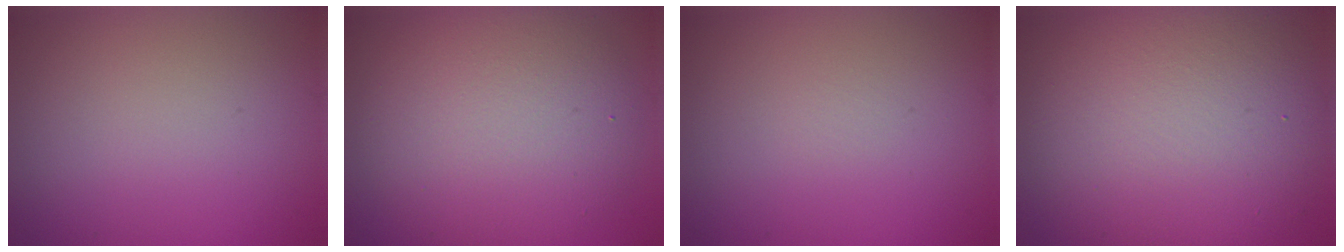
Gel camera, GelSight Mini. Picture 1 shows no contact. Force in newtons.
{"total": 7.8, "press": 7.8, "slide": 0.5}
{"total": 0.0}
{"total": 11.2, "press": 11.2, "slide": 0.4}